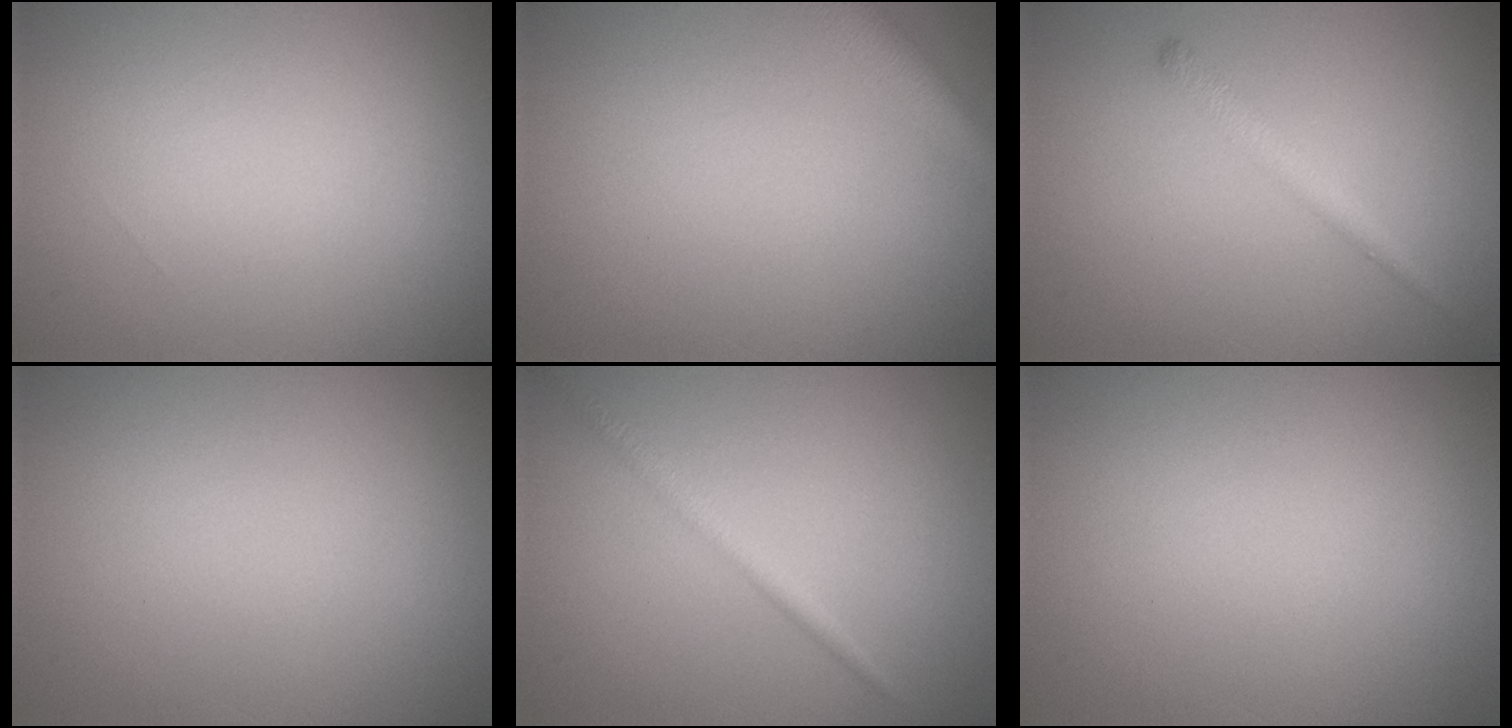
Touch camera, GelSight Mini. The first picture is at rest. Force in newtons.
{"total": 3.2, "press": 3.2, "slide": 0.1}
{"total": 1.6, "press": 1.6, "slide": 0.0}
{"total": 0.0}
{"total": 1.5, "press": 1.5, "slide": 0.1}
{"total": 0.0}